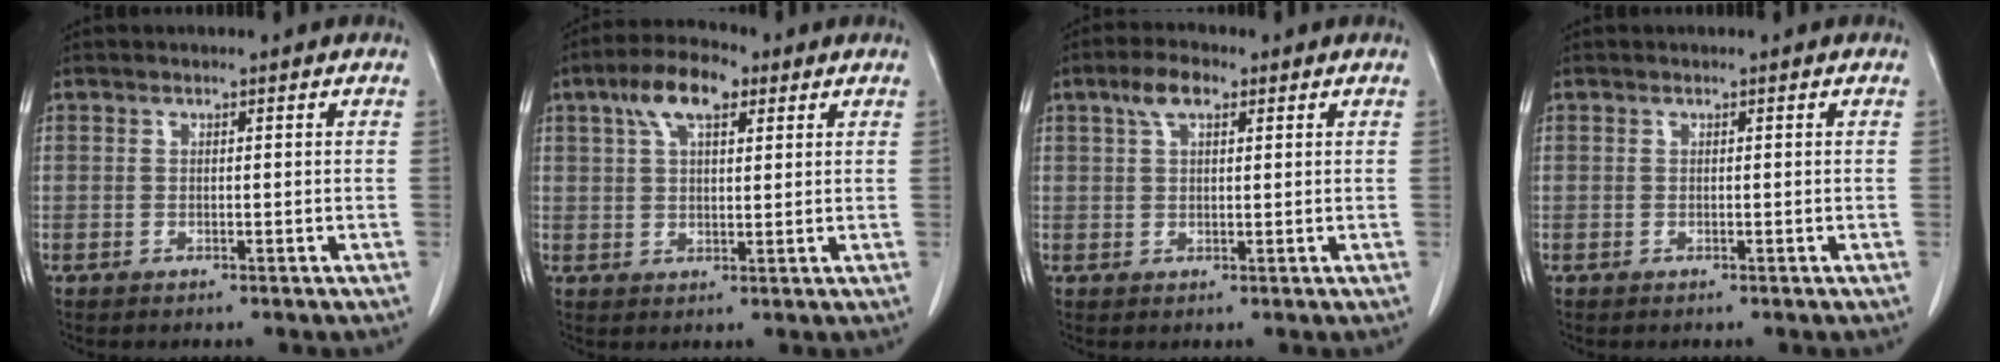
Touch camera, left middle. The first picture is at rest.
{"total": 7.5, "force": [3.8, 3.0, 5.7], "torque": [-0.109, 0.021, 0.067]}
{"total": 4.1, "force": [2.2, 1.7, 3.0], "torque": [-0.063, 0.014, 0.042]}
{"total": 0.0}